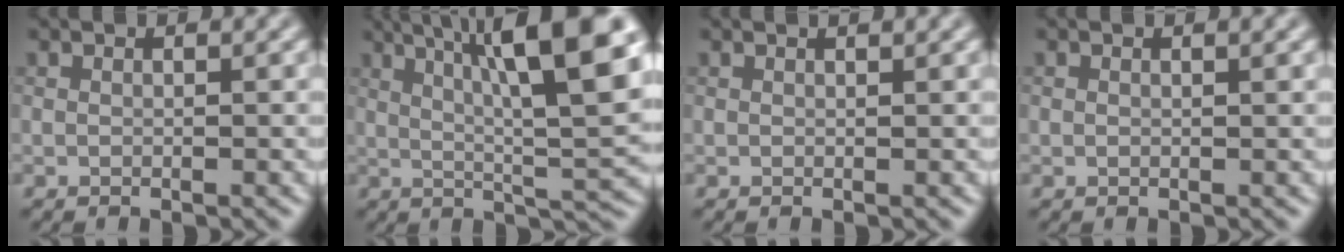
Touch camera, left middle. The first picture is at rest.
{"total": 11.5, "force": [4.2, 2.3, 10.4], "torque": [-0.165, 0.018, 0.080]}
{"total": 1.1, "force": [0.8, 0.4, 0.5], "torque": [0.004, 0.004, -0.001]}
{"total": 0.6, "force": [0.3, 0.2, 0.5], "torque": [-0.007, 0.003, 0.005]}